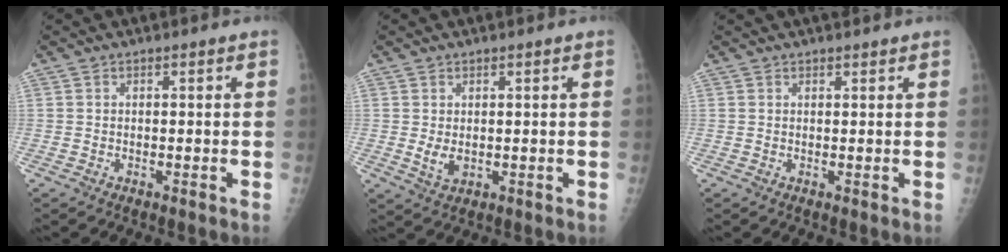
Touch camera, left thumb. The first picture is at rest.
{"total": 3.0, "force": [0.3, 1.5, 2.6], "torque": [-0.041, -0.008, 0.014]}
{"total": 2.3, "force": [1.9, 0.5, 1.1], "torque": [-0.004, 0.008, 0.026]}